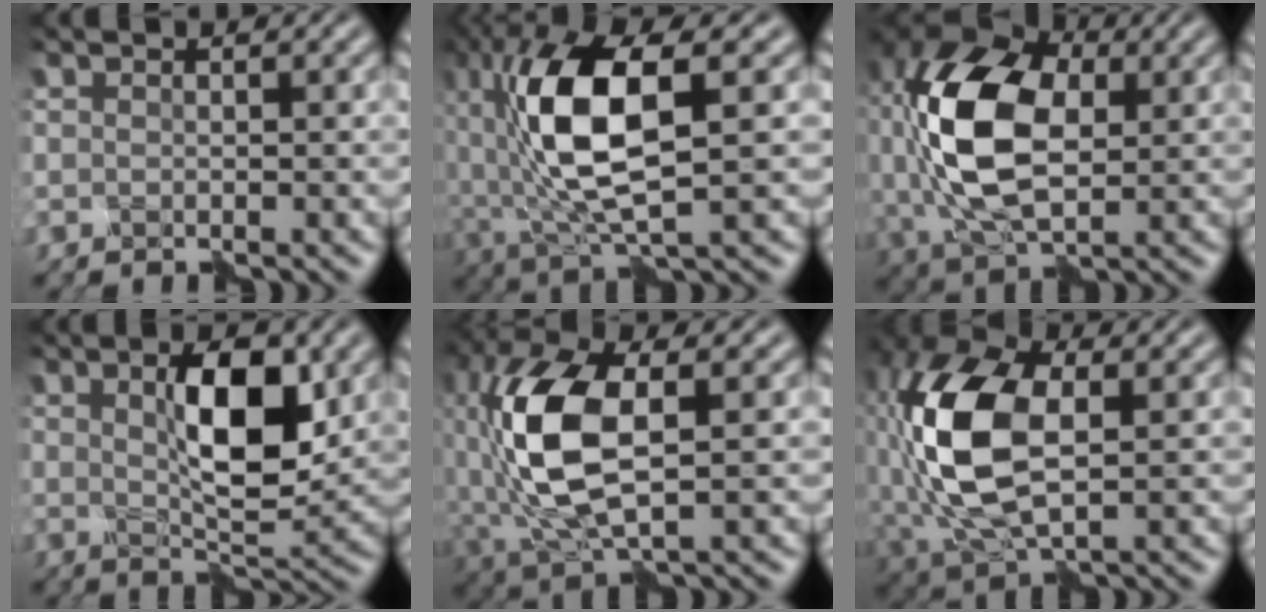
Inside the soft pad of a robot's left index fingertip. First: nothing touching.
{"total": 10.3, "force": [0.6, 4.1, 9.5], "torque": [-0.201, 0.004, 0.018]}
{"total": 12.2, "force": [1.0, 7.3, 9.8], "torque": [-0.221, 0.014, 0.019]}
{"total": 6.4, "force": [1.3, 2.2, 5.9], "torque": [-0.097, 0.002, 0.026]}
{"total": 10.3, "force": [-0.4, 5.1, 9.0], "torque": [-0.213, 0.006, -0.004]}
{"total": 12.0, "force": [-0.1, 6.8, 9.8], "torque": [-0.236, 0.013, -0.005]}